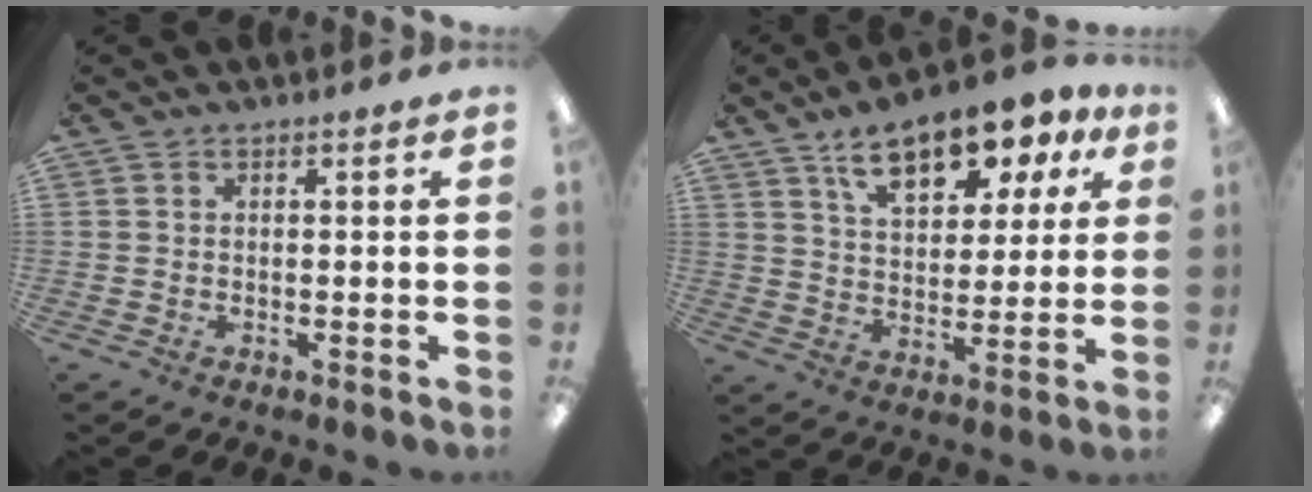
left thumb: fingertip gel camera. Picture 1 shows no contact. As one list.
[{"total": 14.4, "force": [9.6, 7.1, 8.1], "torque": [-0.123, -0.043, 0.168]}]